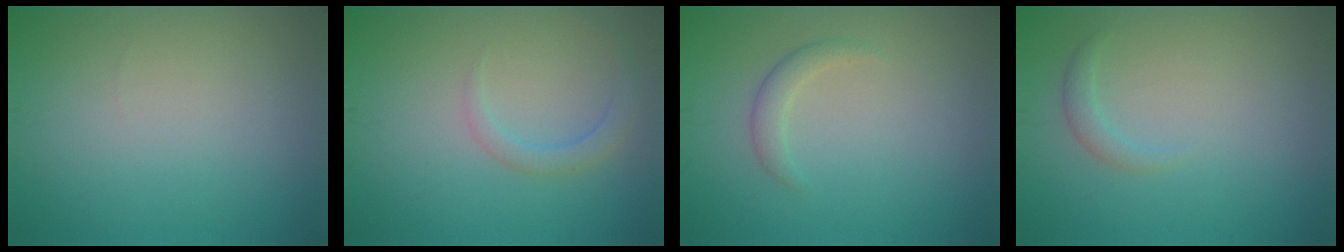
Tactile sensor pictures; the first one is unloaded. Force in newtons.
{"total": 1.8, "press": 1.8, "slide": 0.0}
{"total": 1.6, "press": 1.6, "slide": 0.0}
{"total": 1.2, "press": 1.2, "slide": 0.2}